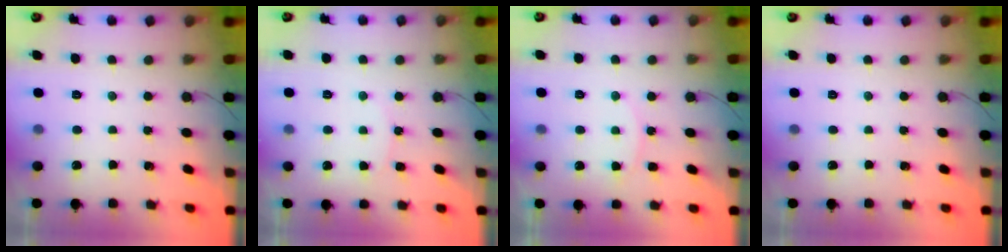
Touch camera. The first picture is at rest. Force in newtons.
{"total": 5.9, "press": 5.9, "slide": 0.7}
{"total": 7.2, "press": 7.2, "slide": 0.4}
{"total": 0.0}